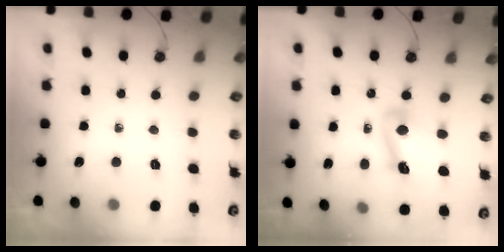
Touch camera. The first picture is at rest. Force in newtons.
{"total": 11.0, "press": 10.9, "slide": 1.1}